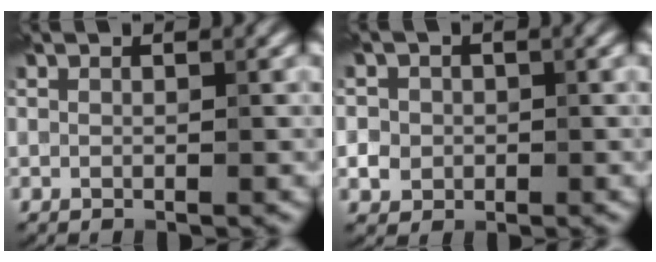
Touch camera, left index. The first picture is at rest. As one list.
[{"total": 3.1, "force": [0.1, 2.9, 0.9], "torque": [0.003, 0.011, -0.008]}]